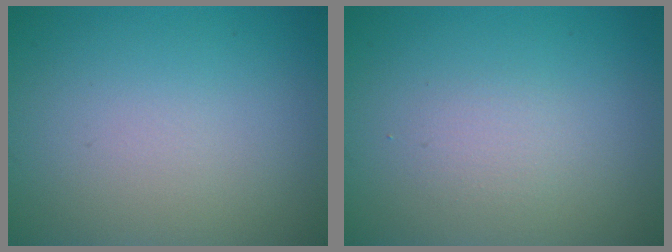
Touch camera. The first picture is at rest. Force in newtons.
{"total": 1.1, "press": 1.1, "slide": 0.1}